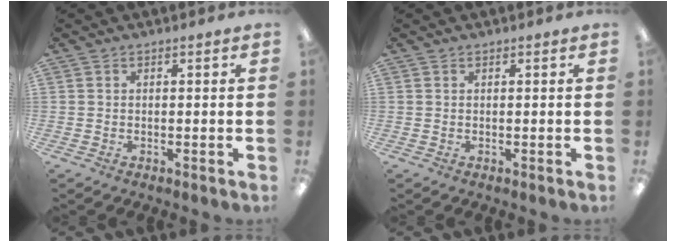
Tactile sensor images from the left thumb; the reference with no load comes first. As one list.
[{"total": 0.0}]